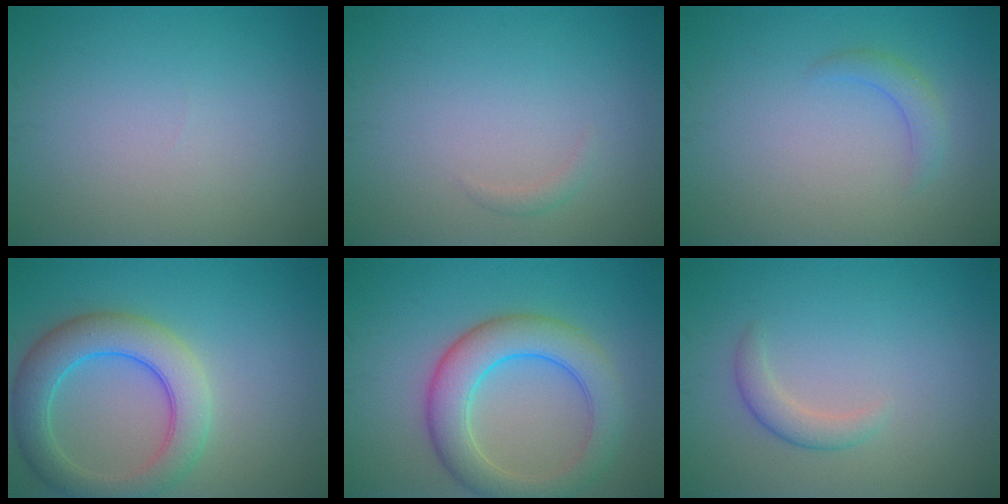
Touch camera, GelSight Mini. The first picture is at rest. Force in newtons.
{"total": 0.7, "press": 0.7, "slide": 0.1}
{"total": 1.6, "press": 1.6, "slide": 0.1}
{"total": 6.3, "press": 6.3, "slide": 0.4}
{"total": 6.5, "press": 6.4, "slide": 0.4}
{"total": 1.8, "press": 1.8, "slide": 0.1}